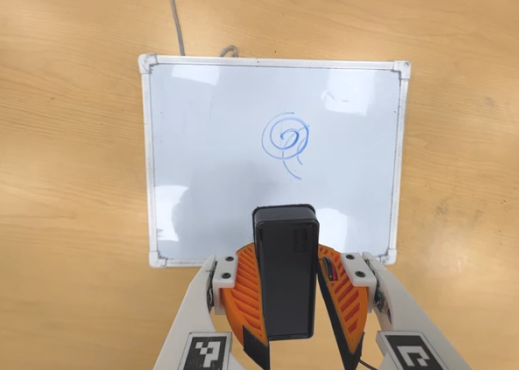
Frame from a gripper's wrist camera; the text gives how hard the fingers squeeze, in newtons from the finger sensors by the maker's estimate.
{"total": 7.8, "left": 8.5, "right": 7.0}